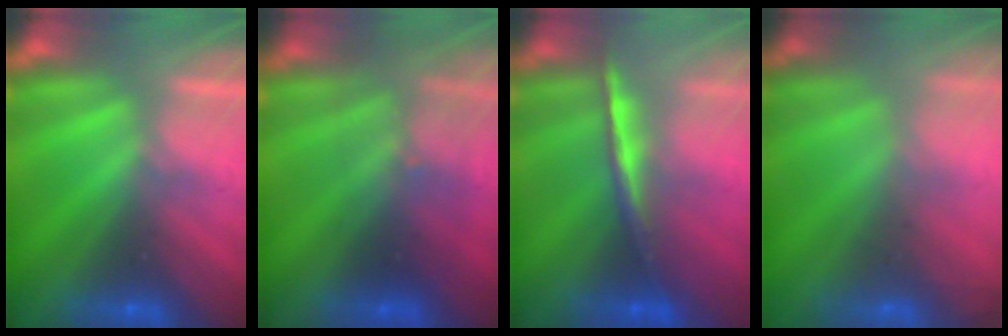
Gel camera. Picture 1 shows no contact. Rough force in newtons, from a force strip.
{"total": 2.9}
{"total": 1.5}
{"total": 8.2}